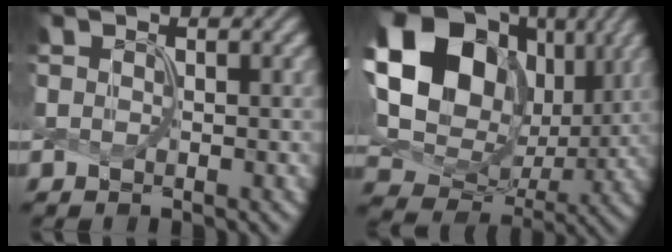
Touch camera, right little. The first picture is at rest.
{"total": 21.2, "force": [6.3, 16.6, 11.5], "torque": [-0.266, 0.037, 0.118]}